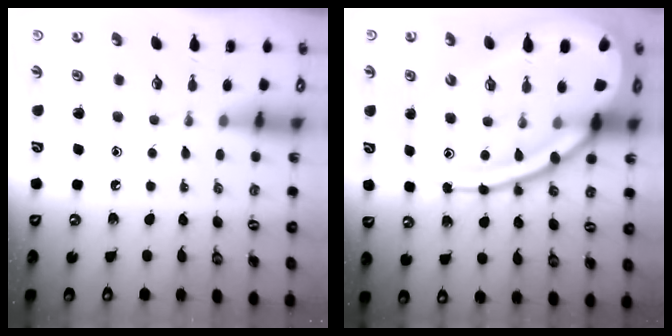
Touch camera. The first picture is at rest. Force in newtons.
{"total": 24.0, "press": 23.9, "slide": 2.4}